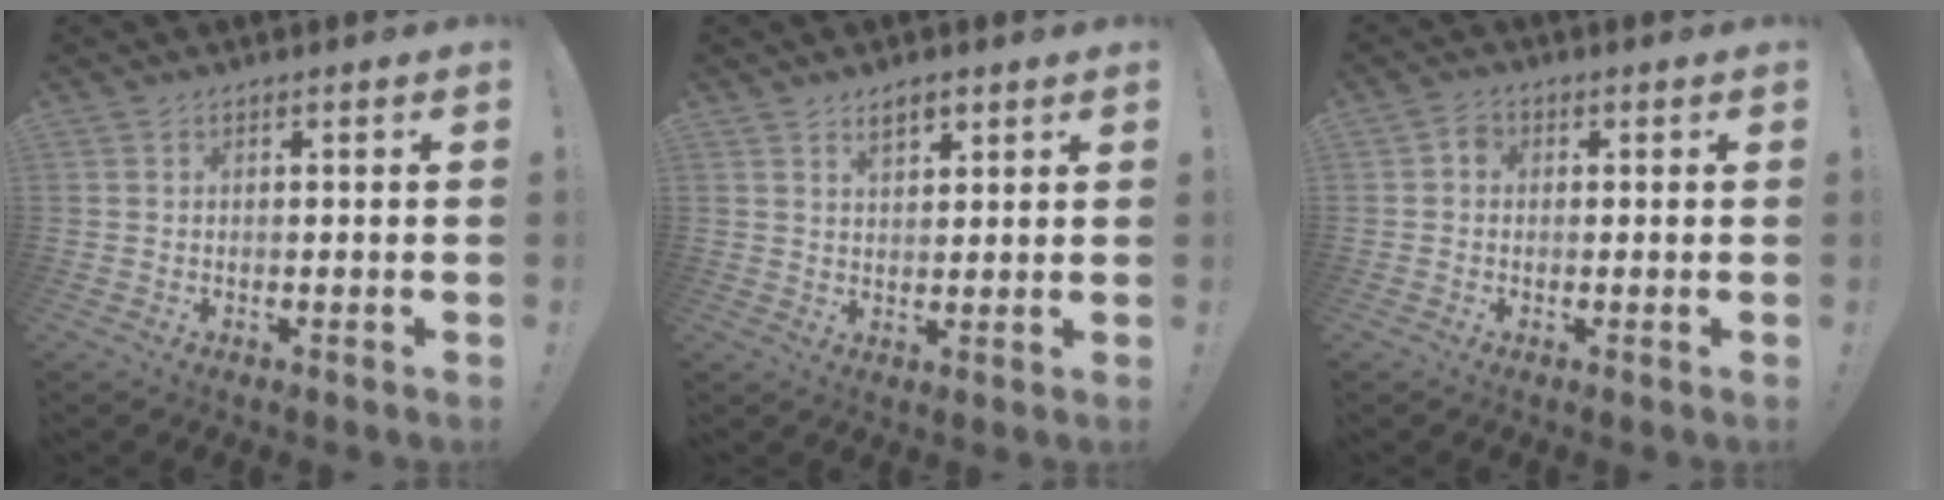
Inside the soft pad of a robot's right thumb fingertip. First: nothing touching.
{"total": 4.3, "force": [2.9, 2.2, 2.2], "torque": [-0.030, -0.013, 0.050]}
{"total": 2.6, "force": [-0.3, 2.2, 1.4], "torque": [-0.024, 0.008, -0.004]}